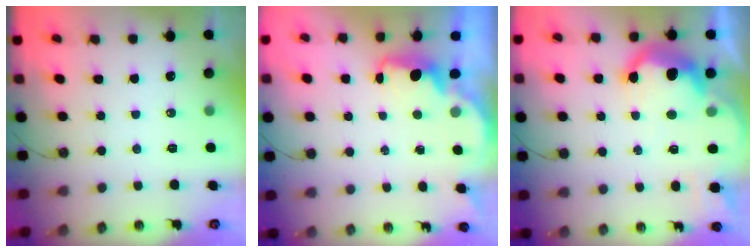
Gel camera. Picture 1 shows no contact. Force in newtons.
{"total": 1.8, "press": 1.7, "slide": 0.7}
{"total": 14.6, "press": 14.5, "slide": 1.0}